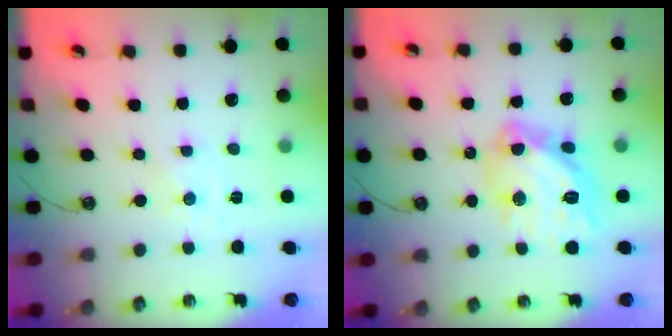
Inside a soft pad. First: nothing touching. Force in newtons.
{"total": 16.9, "press": 16.8, "slide": 1.6}